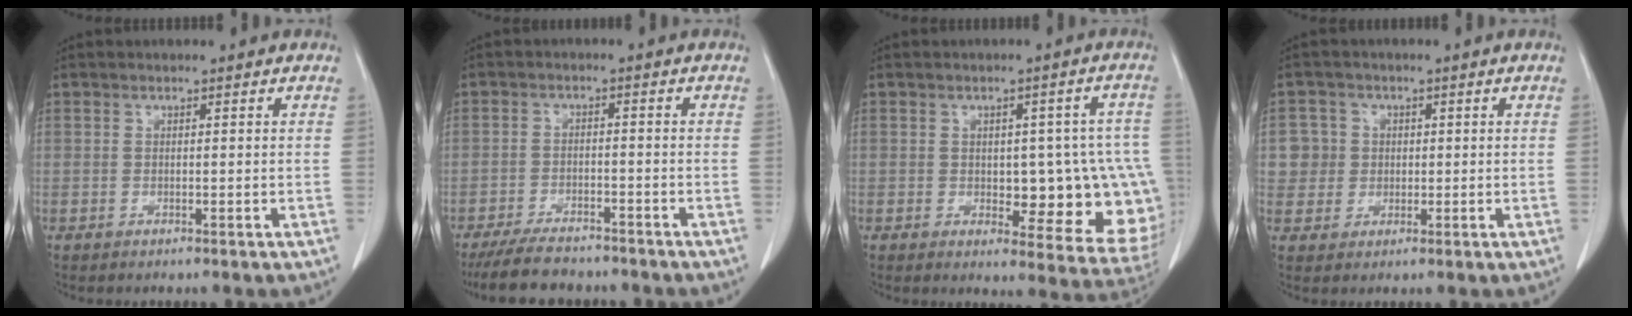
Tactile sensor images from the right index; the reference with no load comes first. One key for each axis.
{"total": 8.0, "fx": -7.0, "fy": 2.5, "fz": 3.0, "tx": -0.051, "ty": -0.014, "tz": -0.111}
{"total": 14.9, "fx": -1.9, "fy": 6.0, "fz": 13.5, "tx": -0.111, "ty": 0.019, "tz": -0.001}
{"total": 4.8, "fx": 0.6, "fy": 4.7, "fz": 0.0, "tx": 0.010, "ty": 0.014, "tz": 0.016}